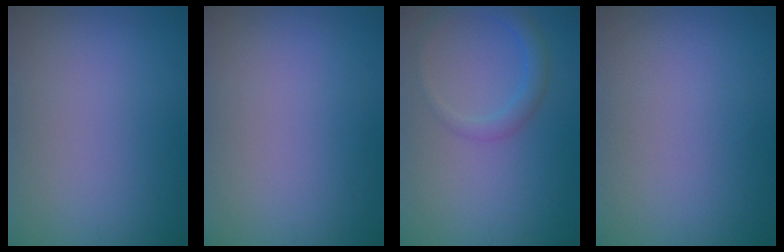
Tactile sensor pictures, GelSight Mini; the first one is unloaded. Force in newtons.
{"total": 0.0}
{"total": 2.3, "press": 2.3, "slide": 0.1}
{"total": 0.0}